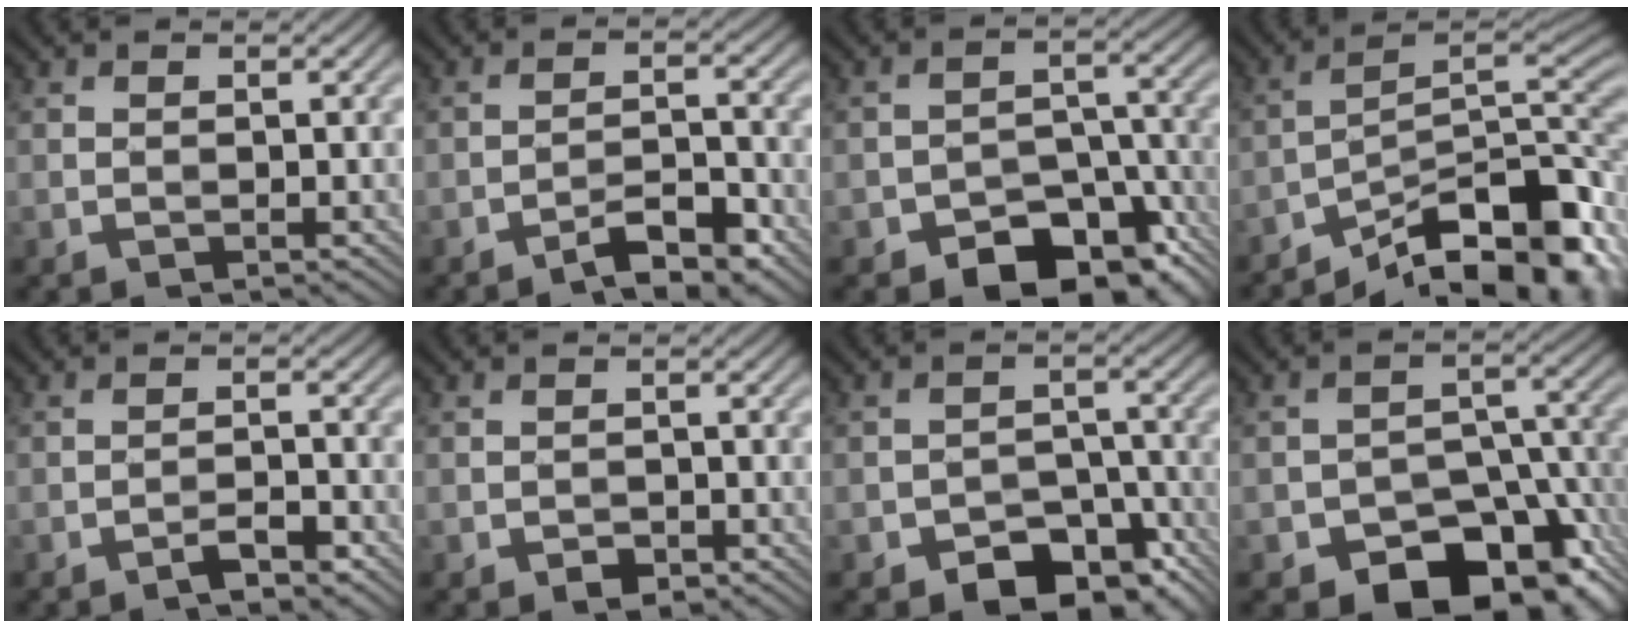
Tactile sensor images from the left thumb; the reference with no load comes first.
{"total": 4.9, "force": [-3.6, 1.2, 3.2], "torque": [-0.050, 0.011, -0.061]}
{"total": 10.5, "force": [-6.7, 5.8, 5.7], "torque": [-0.071, -0.004, -0.113]}
{"total": 14.6, "force": [-9.4, 4.9, 10.1], "torque": [-0.162, -0.003, -0.155]}
{"total": 2.7, "force": [-2.0, 0.6, 1.8], "torque": [-0.029, 0.006, -0.037]}
{"total": 1.5, "force": [-1.0, 0.9, 0.8], "torque": [-0.011, -0.002, -0.018]}
{"total": 9.8, "force": [-6.7, 5.7, 4.5], "torque": [-0.052, -0.006, -0.105]}
{"total": 13.6, "force": [-8.1, 7.8, 7.8], "torque": [-0.101, -0.012, -0.126]}